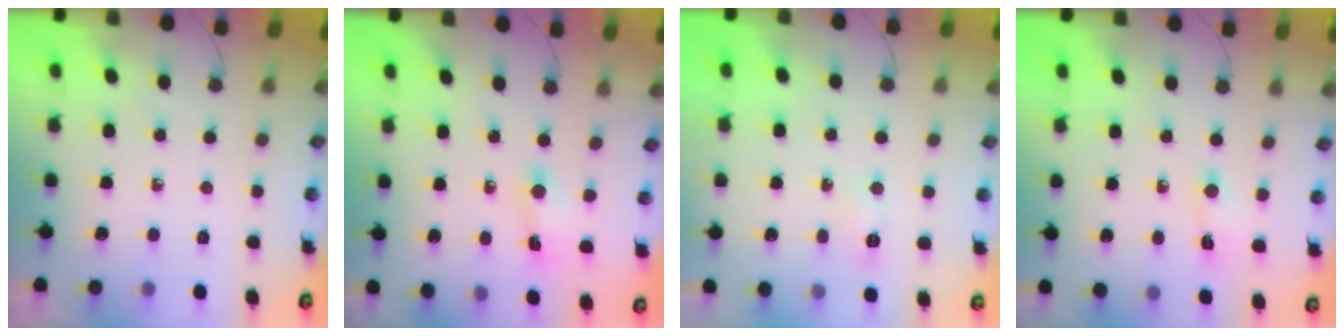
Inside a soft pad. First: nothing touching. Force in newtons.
{"total": 2.0, "press": 2.0, "slide": 0.4}
{"total": 5.3, "press": 5.2, "slide": 0.7}
{"total": 2.0, "press": 2.0, "slide": 0.3}